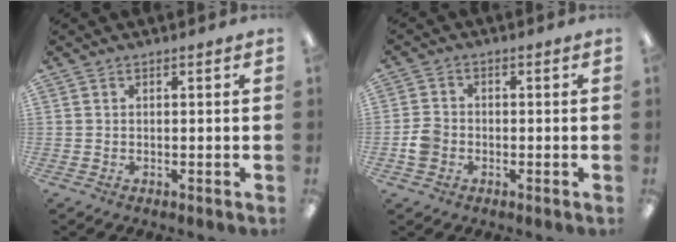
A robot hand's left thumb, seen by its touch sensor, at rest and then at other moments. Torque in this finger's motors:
{"motor_torque": [-0.23, 0.39, 0.25, -0.21, 0.03]}